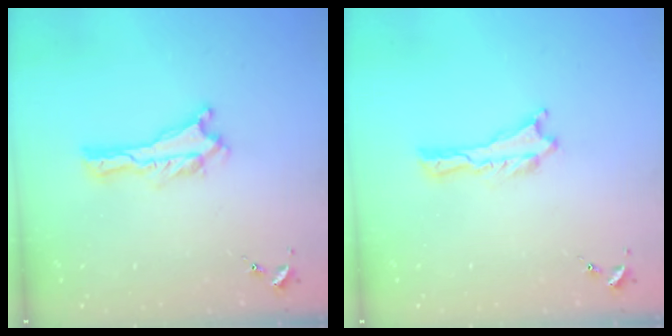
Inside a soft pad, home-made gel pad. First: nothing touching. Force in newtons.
{"total": 0.0}